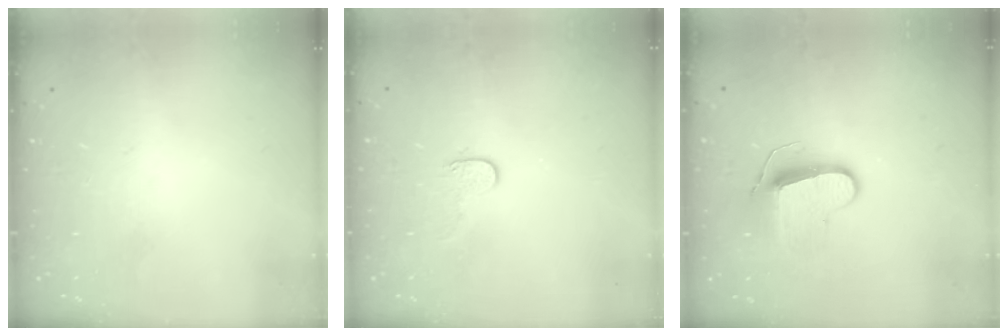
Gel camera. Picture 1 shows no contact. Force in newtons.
{"total": 4.1, "press": 4.1, "slide": 0.4}
{"total": 9.6, "press": 9.6, "slide": 0.2}